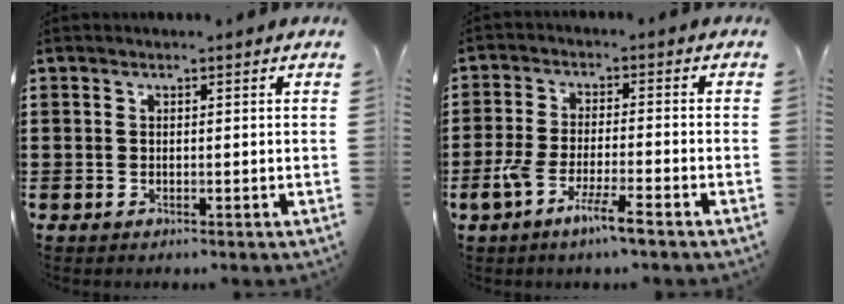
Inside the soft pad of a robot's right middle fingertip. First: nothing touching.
{"total": 6.3, "force": [-4.0, 0.6, 4.8], "torque": [-0.111, -0.017, -0.078]}